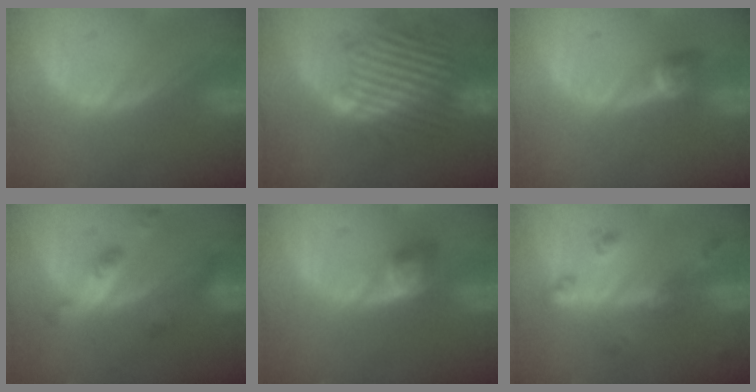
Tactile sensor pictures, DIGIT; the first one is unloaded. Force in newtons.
{"total": 11.0, "press": 10.3, "slide": 4.0}
{"total": 2.9, "press": 2.5, "slide": 1.5}
{"total": 6.0, "press": 5.2, "slide": 2.8}
{"total": 3.1, "press": 3.1, "slide": 0.1}
{"total": 4.8, "press": 4.6, "slide": 1.5}